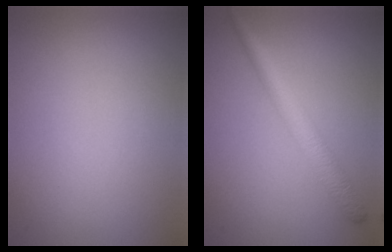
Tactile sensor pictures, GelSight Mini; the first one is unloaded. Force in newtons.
{"total": 3.0, "press": 3.0, "slide": 0.1}